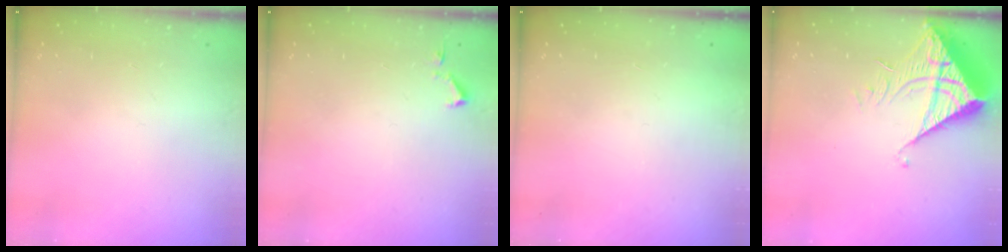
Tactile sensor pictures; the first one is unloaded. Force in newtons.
{"total": 3.5, "press": 3.4, "slide": 0.6}
{"total": 1.5, "press": 1.5, "slide": 0.1}
{"total": 9.1, "press": 9.1, "slide": 0.9}